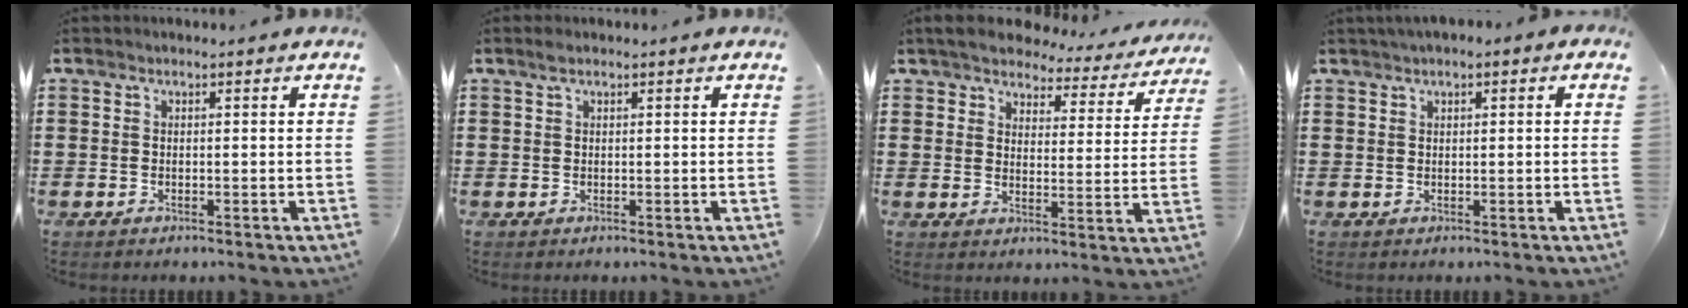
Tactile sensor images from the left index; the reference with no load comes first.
{"total": 1.0, "force": [0.6, 0.2, 0.8], "torque": [-0.016, 0.002, 0.011]}
{"total": 4.7, "force": [4.6, 0.7, 0.9], "torque": [-0.043, -0.028, 0.078]}
{"total": 1.2, "force": [0.5, 0.4, 0.9], "torque": [-0.018, 0.003, 0.010]}